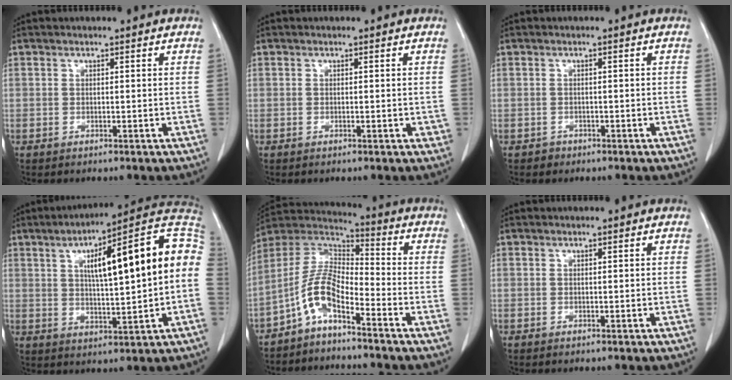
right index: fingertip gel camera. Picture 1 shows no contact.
{"total": 0.8, "force": [-0.1, 0.4, 0.7], "torque": [-0.008, 0.000, 0.001]}
{"total": 0.9, "force": [-0.7, 0.5, 0.0], "torque": [0.000, 0.002, -0.011]}
{"total": 19.8, "force": [3.1, 3.0, 19.4], "torque": [-0.272, 0.043, 0.042]}
{"total": 8.1, "force": [-4.8, 2.1, 6.1], "torque": [-0.136, 0.024, -0.101]}
{"total": 0.0}